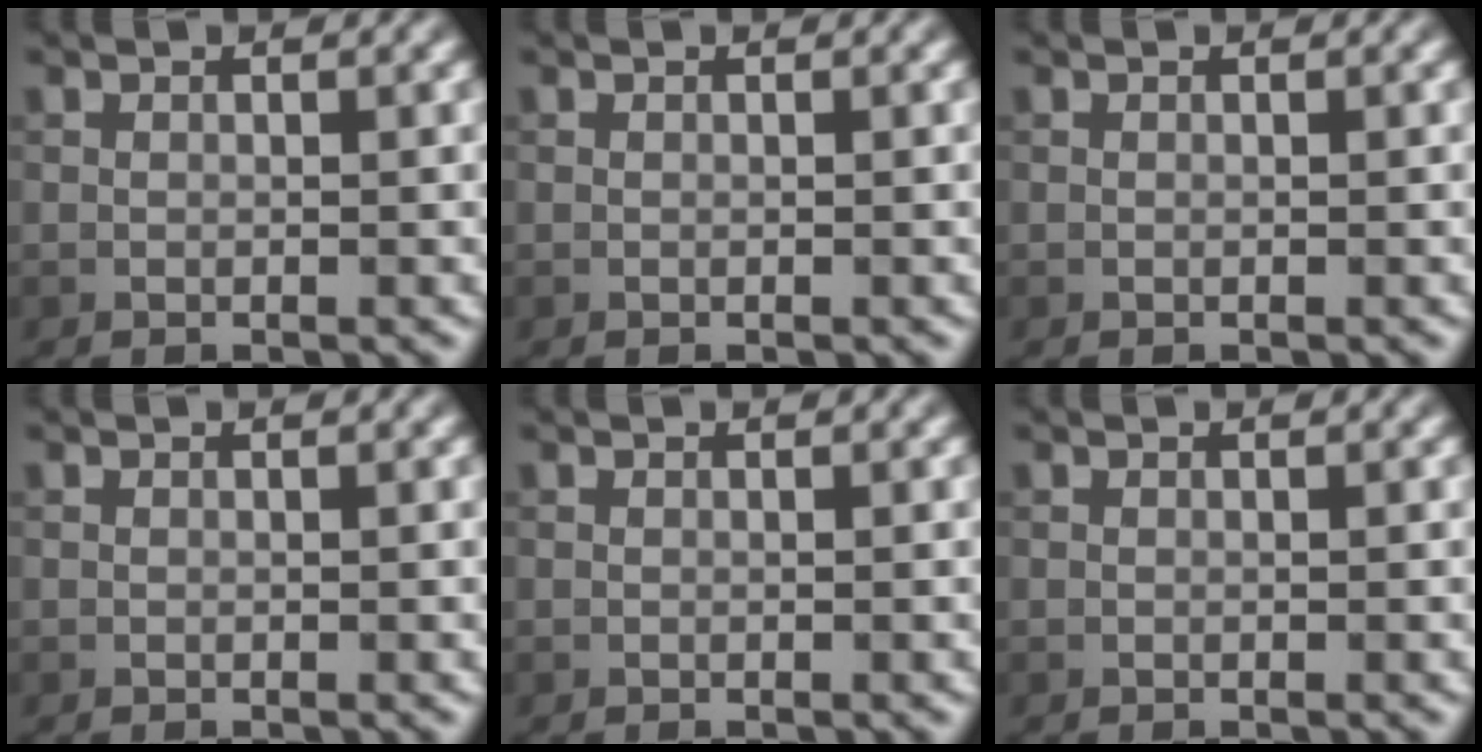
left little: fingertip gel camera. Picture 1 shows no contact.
{"total": 0.0}
{"total": 0.0}
{"total": 0.0}
{"total": 0.0}
{"total": 0.0}